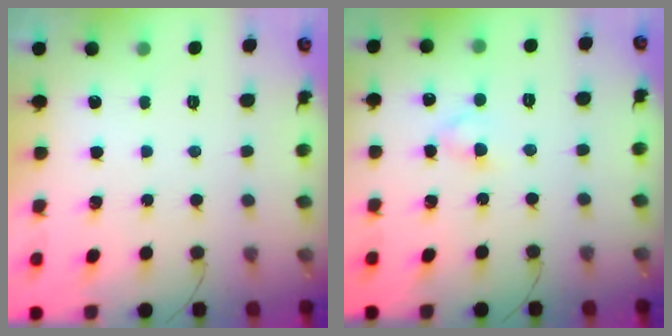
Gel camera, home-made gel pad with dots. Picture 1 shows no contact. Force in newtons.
{"total": 3.3, "press": 3.1, "slide": 1.2}